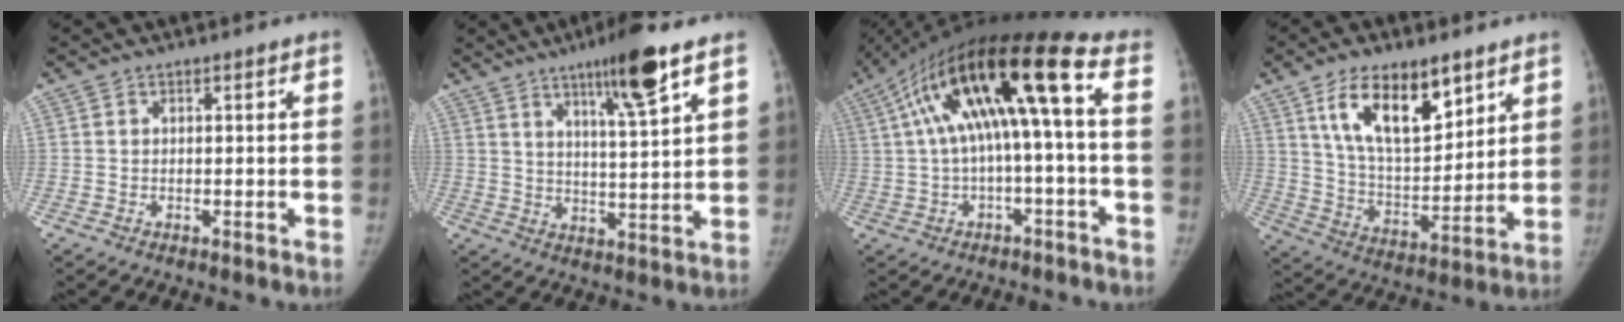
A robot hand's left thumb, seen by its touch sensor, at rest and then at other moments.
{"total": 11.5, "force": [6.8, 1.1, 9.1], "torque": [-0.141, -0.037, 0.110]}
{"total": 17.2, "force": [1.9, 3.9, 16.7], "torque": [-0.308, 0.066, 0.035]}
{"total": 16.7, "force": [9.3, 7.6, 11.6], "torque": [-0.155, -0.048, 0.174]}